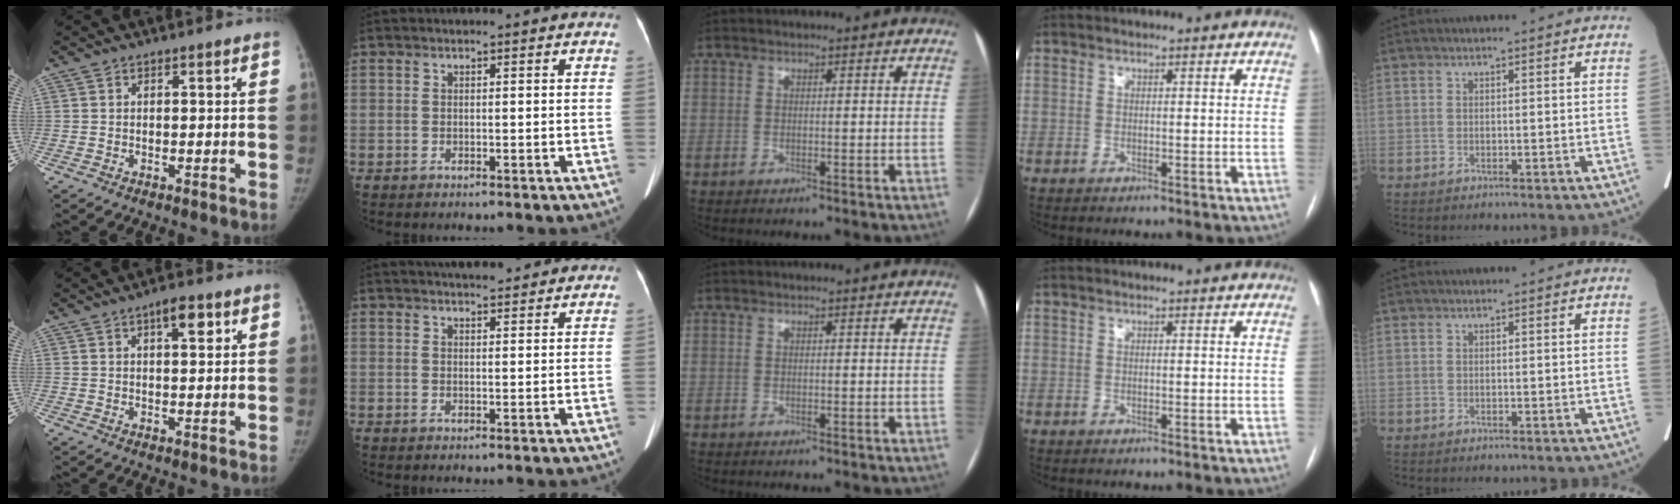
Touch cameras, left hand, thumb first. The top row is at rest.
{"thumb": {"total": 4.4, "force": [2.1, 1.7, 3.5], "torque": [-0.040, -0.005, 0.028]}, "index": {"total": 7.0, "force": [6.1, 1.6, 2.9], "torque": [-0.040, 0.019, 0.082]}}